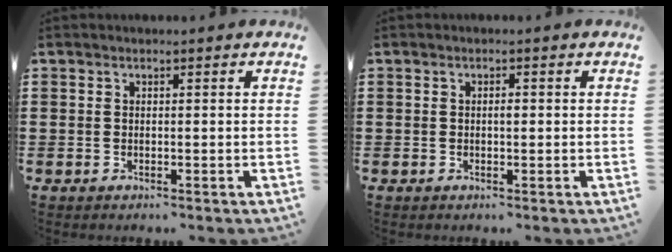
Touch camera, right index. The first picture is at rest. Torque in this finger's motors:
{"motor_torque": [0.31, -0.37, 0.01, 0.03]}